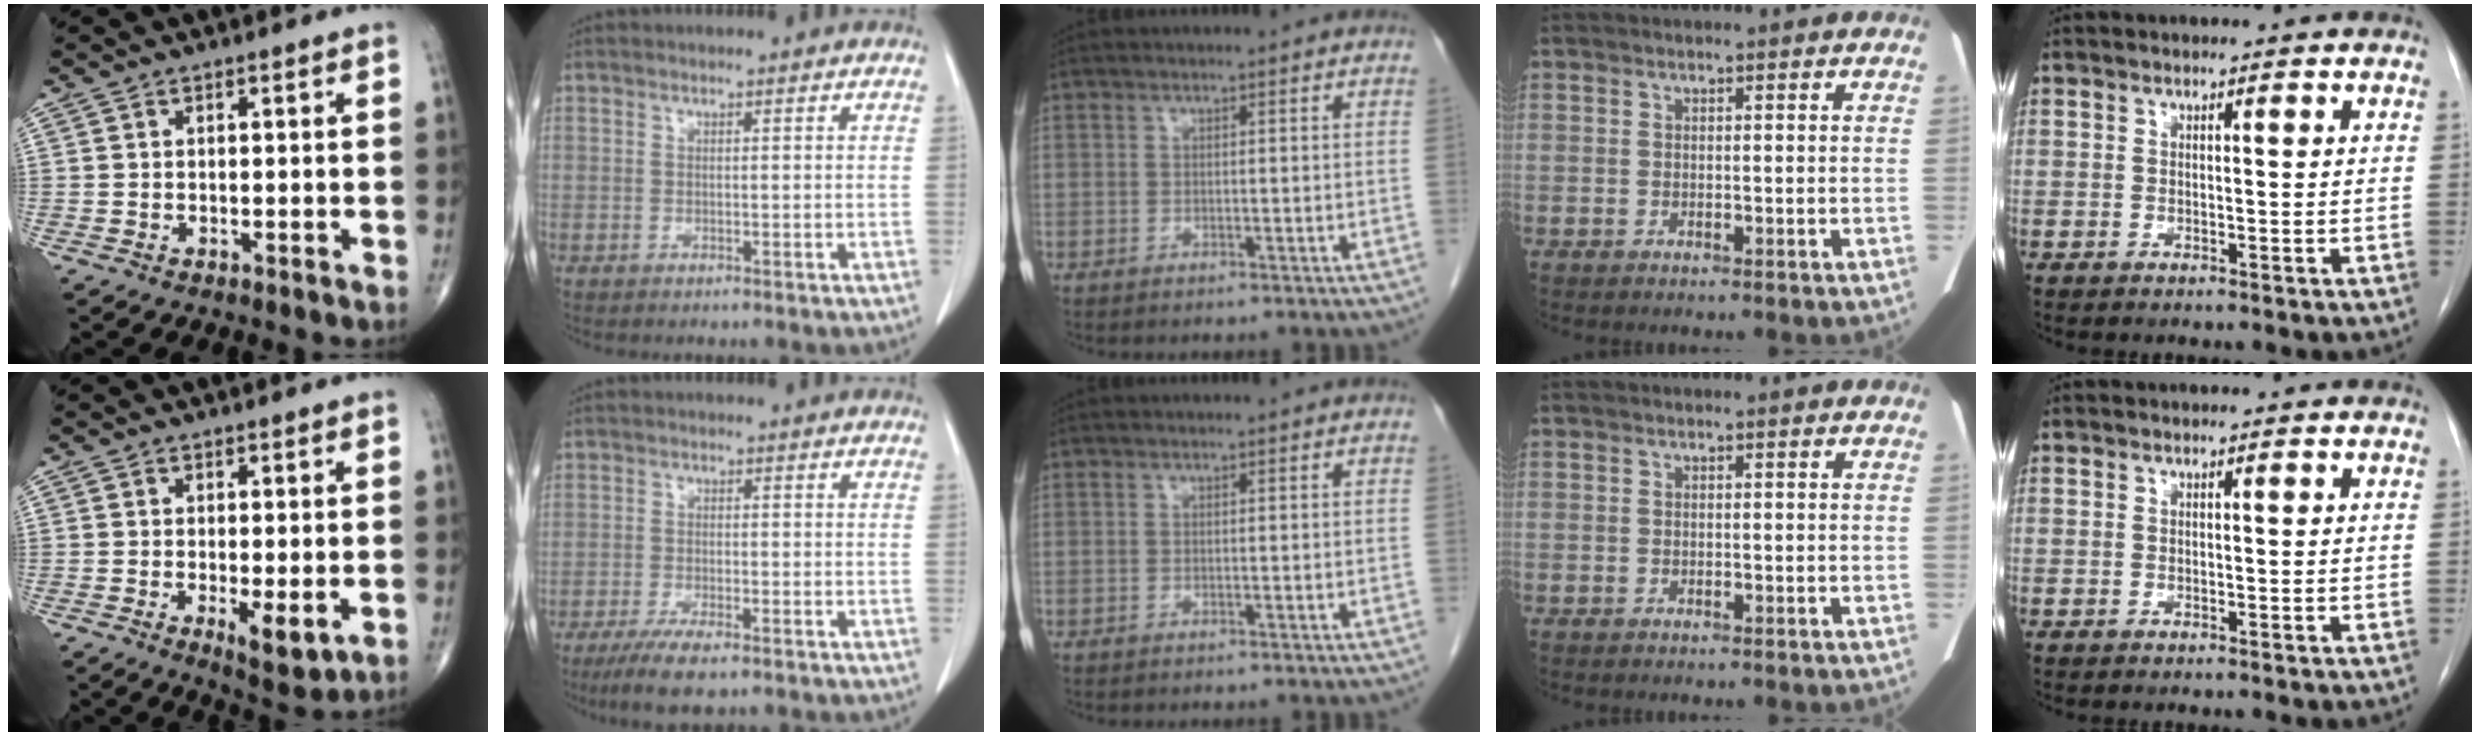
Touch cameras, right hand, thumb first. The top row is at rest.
{"thumb": {"total": 5.7, "force": [-1.2, 2.0, 5.2], "torque": [-0.081, -0.019, -0.014]}, "index": {"total": 6.5, "force": [-4.6, 1.2, 4.4], "torque": [-0.076, -0.015, -0.075]}}